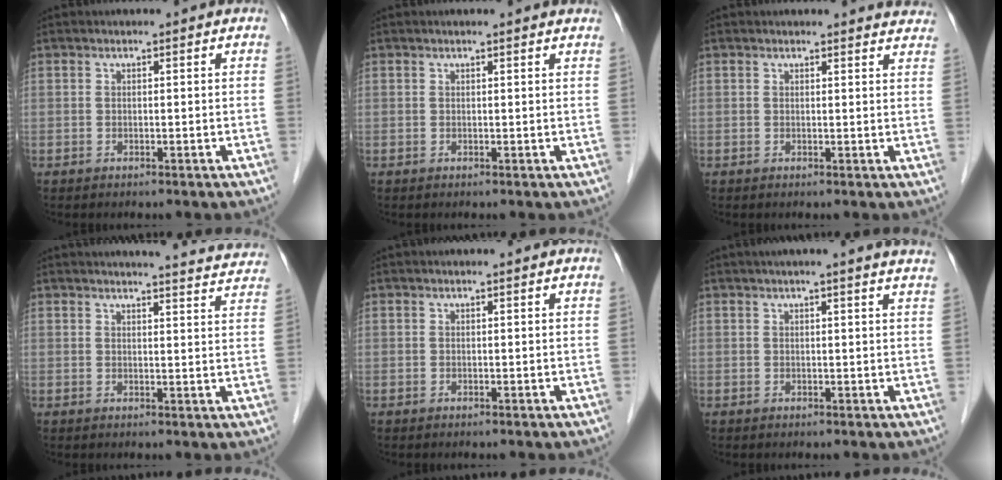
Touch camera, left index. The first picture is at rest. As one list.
[{"total": 2.1, "force": [2.0, 0.1, 0.7], "torque": [-0.015, 0.008, 0.015]}, {"total": 5.4, "force": [5.3, 0.9, 0.4], "torque": [0.011, -0.016, 0.029]}, {"total": 12.7, "force": [12.3, 0.7, 2.8], "torque": [-0.017, -0.039, 0.119]}, {"total": 0.6, "force": [0.6, 0.0, 0.2], "torque": [-0.006, 0.003, 0.007]}, {"total": 7.6, "force": [6.5, -0.4, 3.9], "torque": [-0.047, 0.014, 0.058]}]